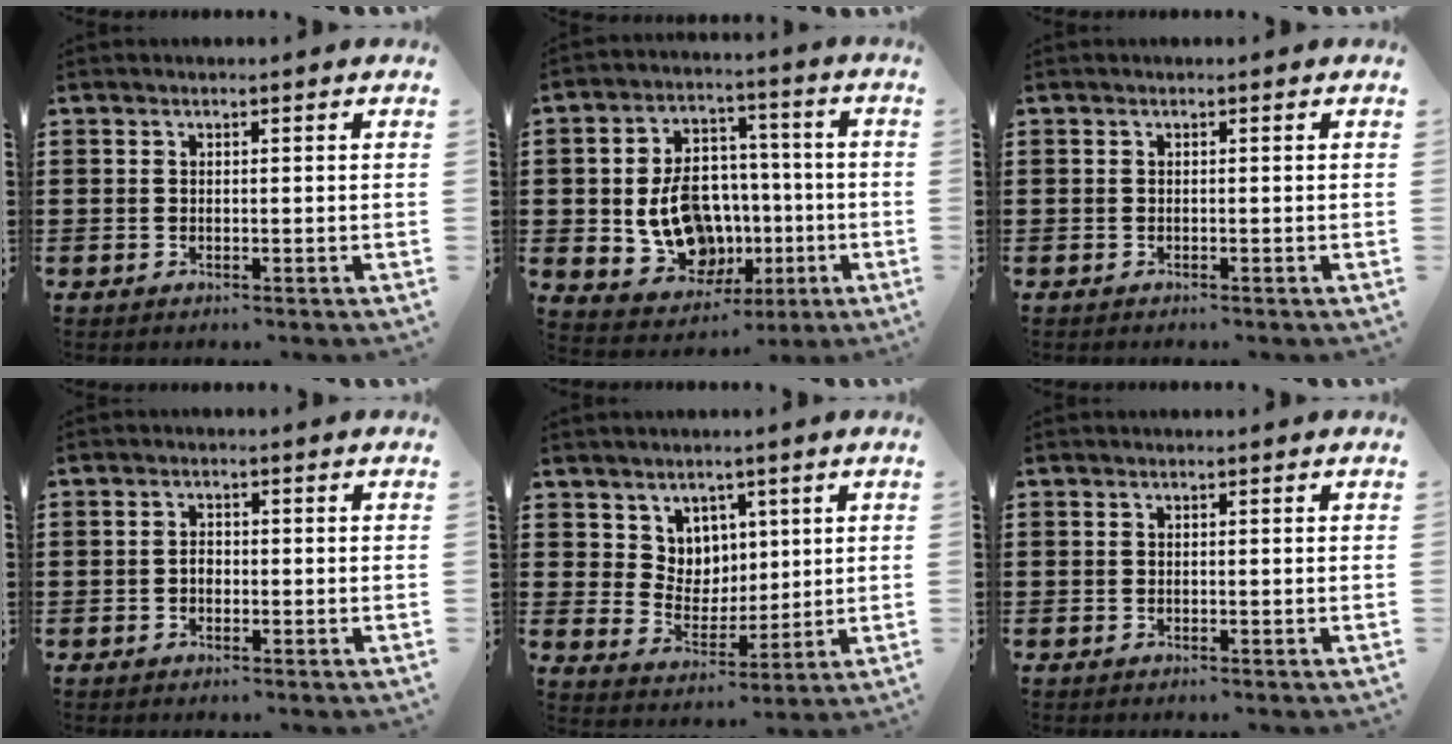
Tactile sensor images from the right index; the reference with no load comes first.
{"total": 9.3, "force": [-0.6, 8.1, 4.5], "torque": [-0.075, 0.007, -0.001]}
{"total": 0.0}
{"total": 1.3, "force": [-0.4, 0.9, 0.9], "torque": [-0.018, 0.002, -0.007]}
{"total": 5.8, "force": [3.7, 4.5, -0.1], "torque": [-0.022, -0.008, 0.068]}
{"total": 0.0}